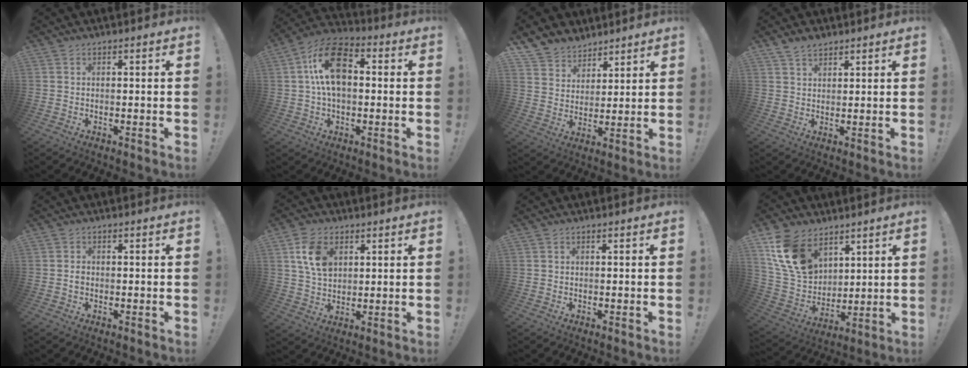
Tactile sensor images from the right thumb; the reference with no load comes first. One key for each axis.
{"total": 15.8, "fx": 2.1, "fy": 9.9, "fz": 12.2, "tx": -0.217, "ty": 0.013, "tz": 0.036}
{"total": 7.8, "fx": 6.1, "fy": 4.9, "fz": 0.2, "tx": -0.016, "ty": -0.056, "tz": 0.123}
{"total": 4.1, "fx": 3.2, "fy": 2.0, "fz": 1.5, "tx": -0.027, "ty": -0.017, "tz": 0.060}
{"total": 1.0, "fx": -0.4, "fy": 0.7, "fz": 0.6, "tx": -0.010, "ty": 0.002, "tz": -0.008}
{"total": 10.7, "fx": 3.8, "fy": 7.4, "fz": 6.7, "tx": -0.120, "ty": 0.003, "tz": 0.075}
{"total": 0.0}
{"total": 17.1, "fx": 9.3, "fy": 11.2, "fz": 8.9, "tx": -0.178, "ty": -0.044, "tz": 0.183}